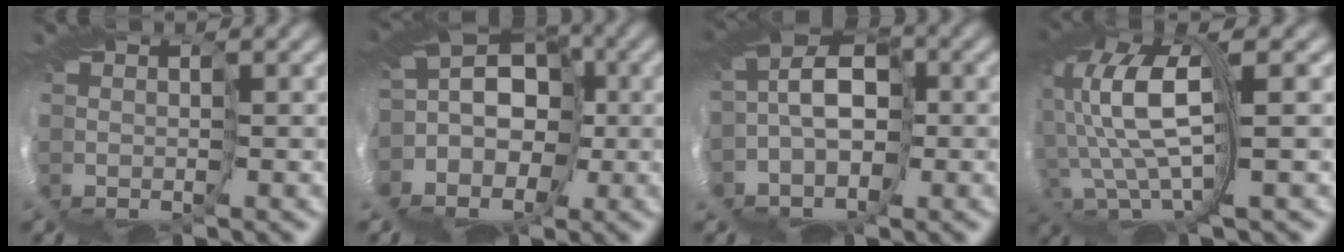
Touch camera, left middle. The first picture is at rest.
{"total": 7.8, "force": [-3.1, 6.1, 3.8], "torque": [-0.096, 0.021, -0.067]}
{"total": 4.7, "force": [-1.4, 2.8, 3.5], "torque": [-0.072, 0.028, -0.045]}
{"total": 7.4, "force": [-0.4, 1.1, 7.3], "torque": [-0.211, 0.015, -0.015]}